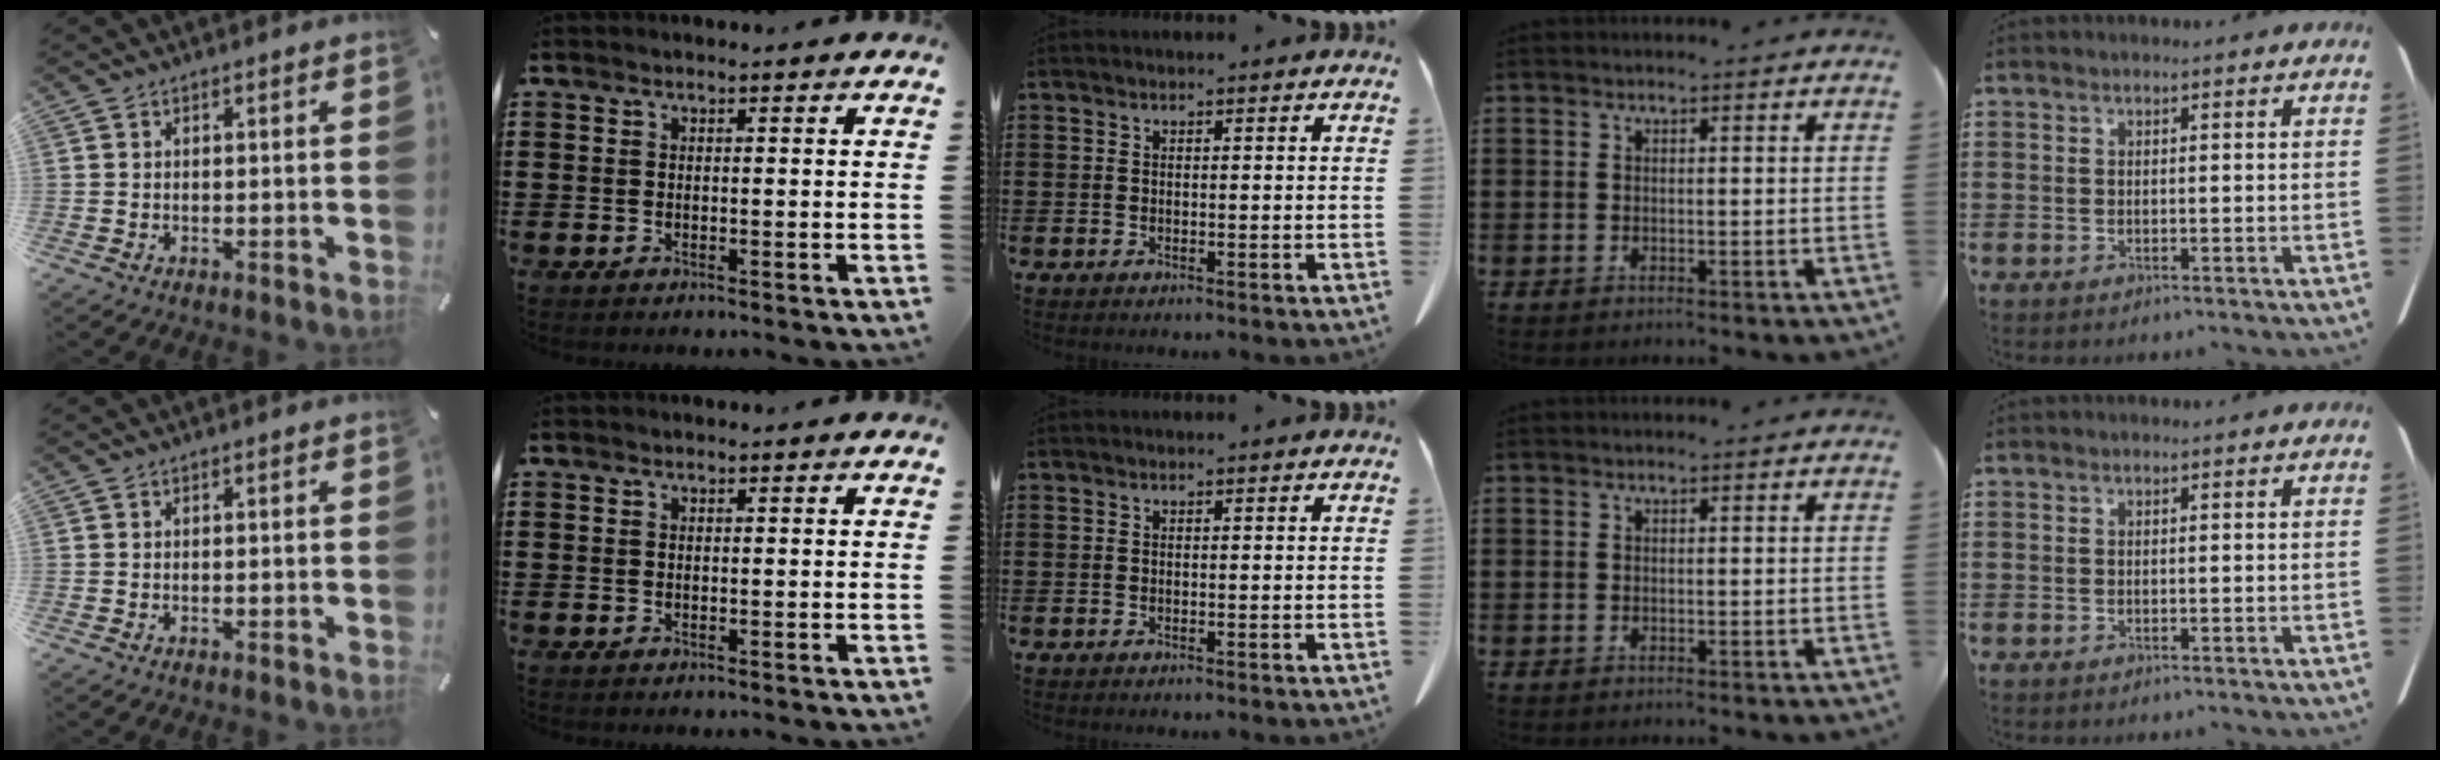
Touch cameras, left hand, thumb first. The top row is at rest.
{"thumb": {"total": 0.5, "force": [-0.1, 0.0, 0.5], "torque": [-0.007, -0.003, -0.002]}}